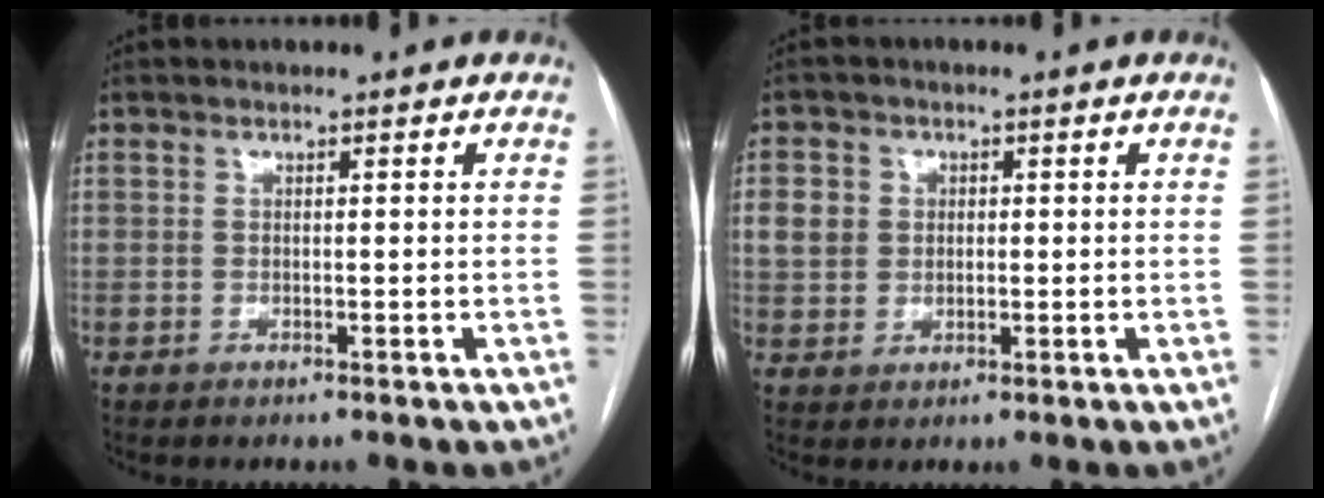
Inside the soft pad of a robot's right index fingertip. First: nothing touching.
{"total": 4.7, "force": [0.8, 4.3, 1.6], "torque": [-0.032, 0.018, 0.019]}